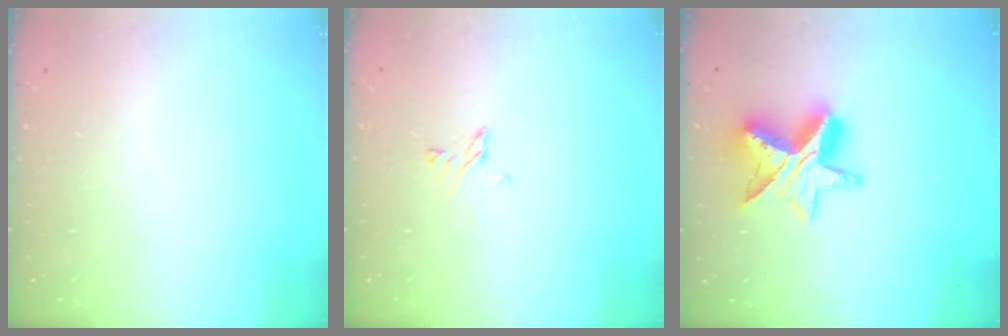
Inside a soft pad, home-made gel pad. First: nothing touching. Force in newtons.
{"total": 3.6, "press": 3.6, "slide": 0.4}
{"total": 14.2, "press": 14.1, "slide": 1.1}